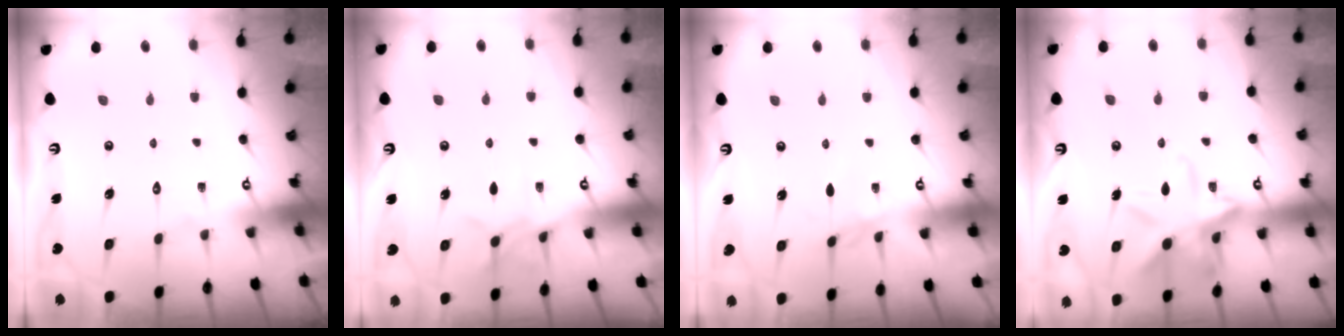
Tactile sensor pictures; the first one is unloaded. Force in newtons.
{"total": 7.5, "press": 7.5, "slide": 0.8}
{"total": 2.1, "press": 2.1, "slide": 0.5}
{"total": 14.7, "press": 14.7, "slide": 1.0}